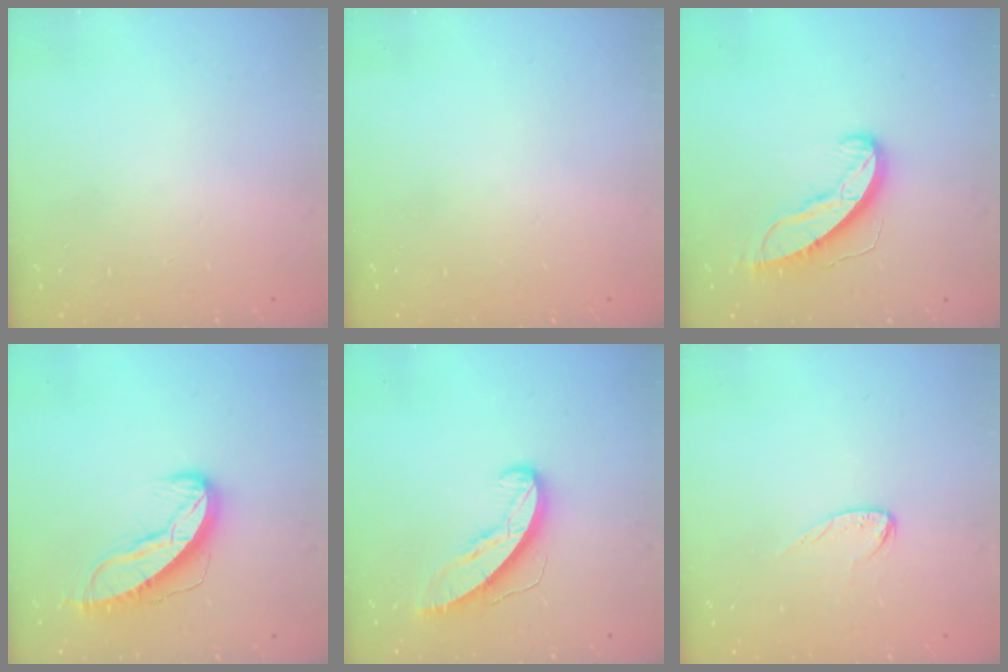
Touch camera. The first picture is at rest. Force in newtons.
{"total": 0.0}
{"total": 9.6, "press": 9.6, "slide": 0.2}
{"total": 10.2, "press": 10.2, "slide": 0.5}
{"total": 9.1, "press": 9.0, "slide": 0.6}
{"total": 6.1, "press": 6.1, "slide": 0.4}